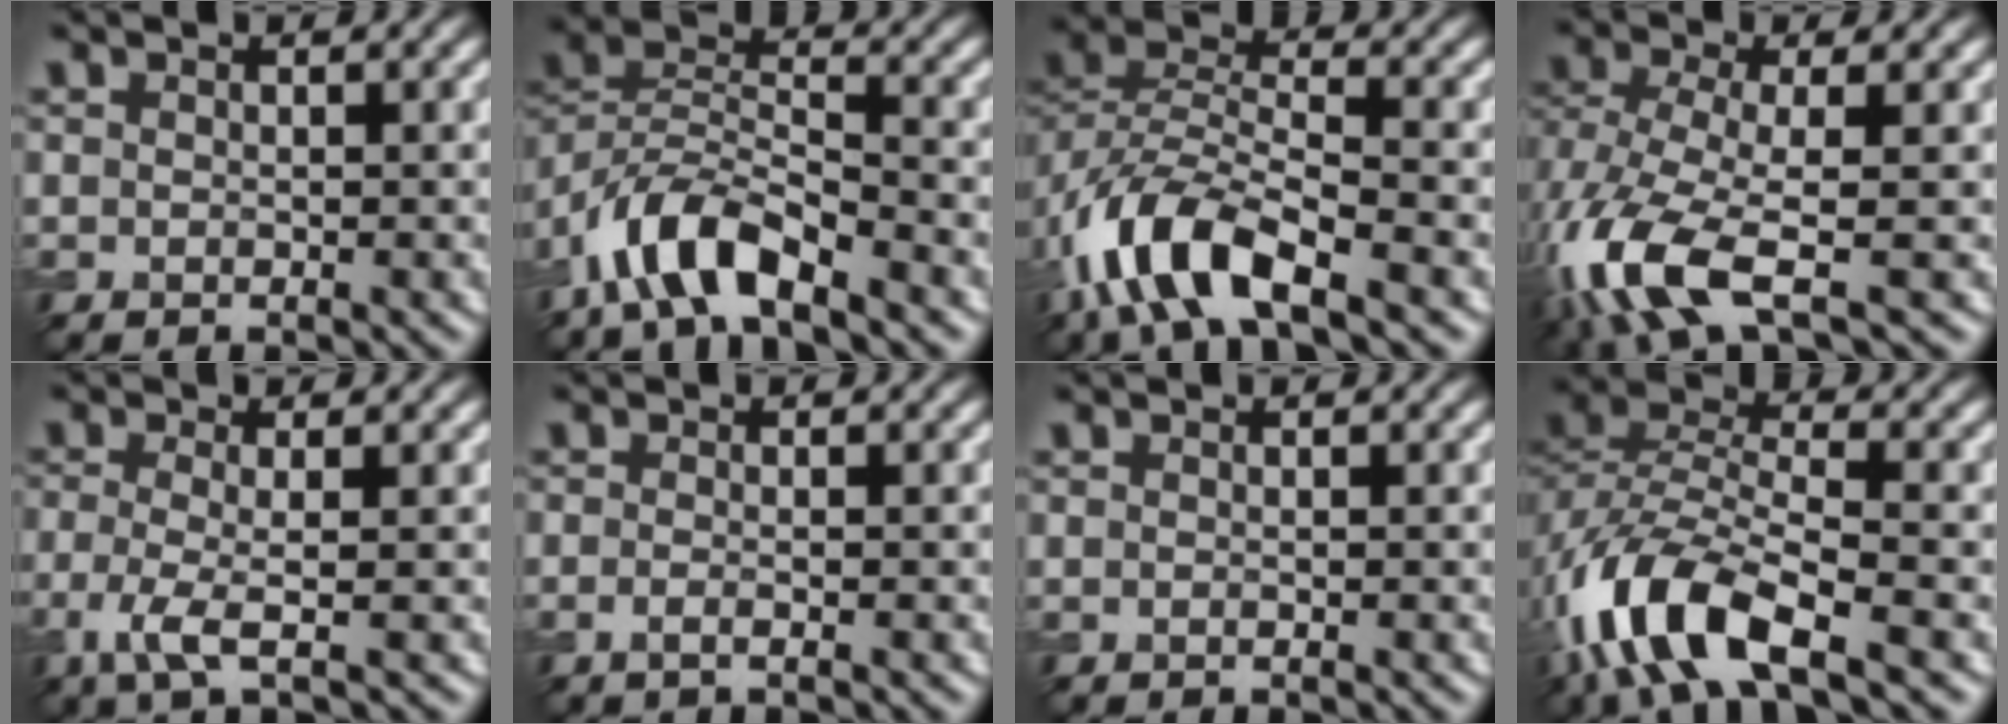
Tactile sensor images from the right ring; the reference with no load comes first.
{"total": 7.1, "force": [-5.0, 2.3, 4.5], "torque": [-0.079, 0.005, -0.100]}
{"total": 8.1, "force": [-4.5, 3.5, 5.8], "torque": [-0.112, 0.000, -0.097]}
{"total": 8.8, "force": [-3.9, 3.3, 7.2], "torque": [-0.177, -0.011, -0.086]}
{"total": 3.2, "force": [-1.2, 0.7, 2.9], "torque": [-0.069, -0.007, -0.029]}
{"total": 1.1, "force": [-0.5, 0.4, 1.0], "torque": [-0.017, -0.006, -0.012]}
{"total": 0.0}
{"total": 9.2, "force": [-4.8, 3.7, 6.8], "torque": [-0.150, 0.001, -0.104]}